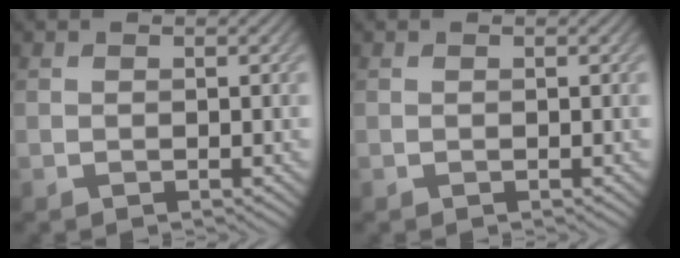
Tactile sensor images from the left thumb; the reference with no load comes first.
{"total": 0.0}